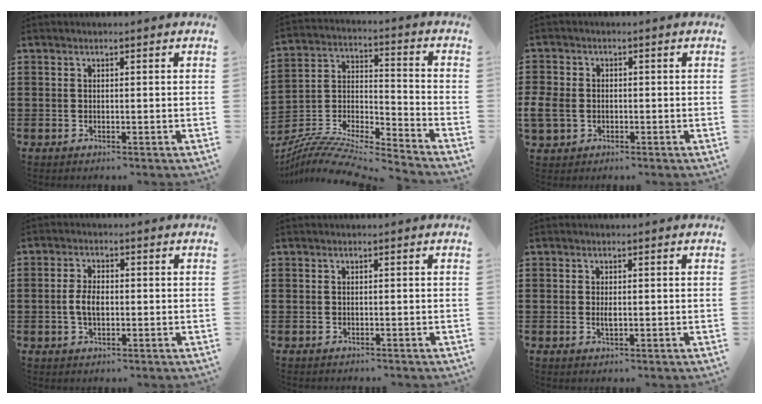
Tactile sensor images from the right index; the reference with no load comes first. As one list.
[{"total": 9.0, "force": [-8.5, 0.9, 2.8], "torque": [-0.063, 0.001, -0.175]}, {"total": 3.3, "force": [-1.1, 2.6, 1.7], "torque": [-0.063, -0.006, -0.029]}, {"total": 3.7, "force": [-0.5, 2.1, 3.1], "torque": [-0.073, 0.000, -0.014]}, {"total": 0.0}, {"total": 1.5, "force": [0.0, 0.5, 1.4], "torque": [-0.027, 0.000, -0.001]}]